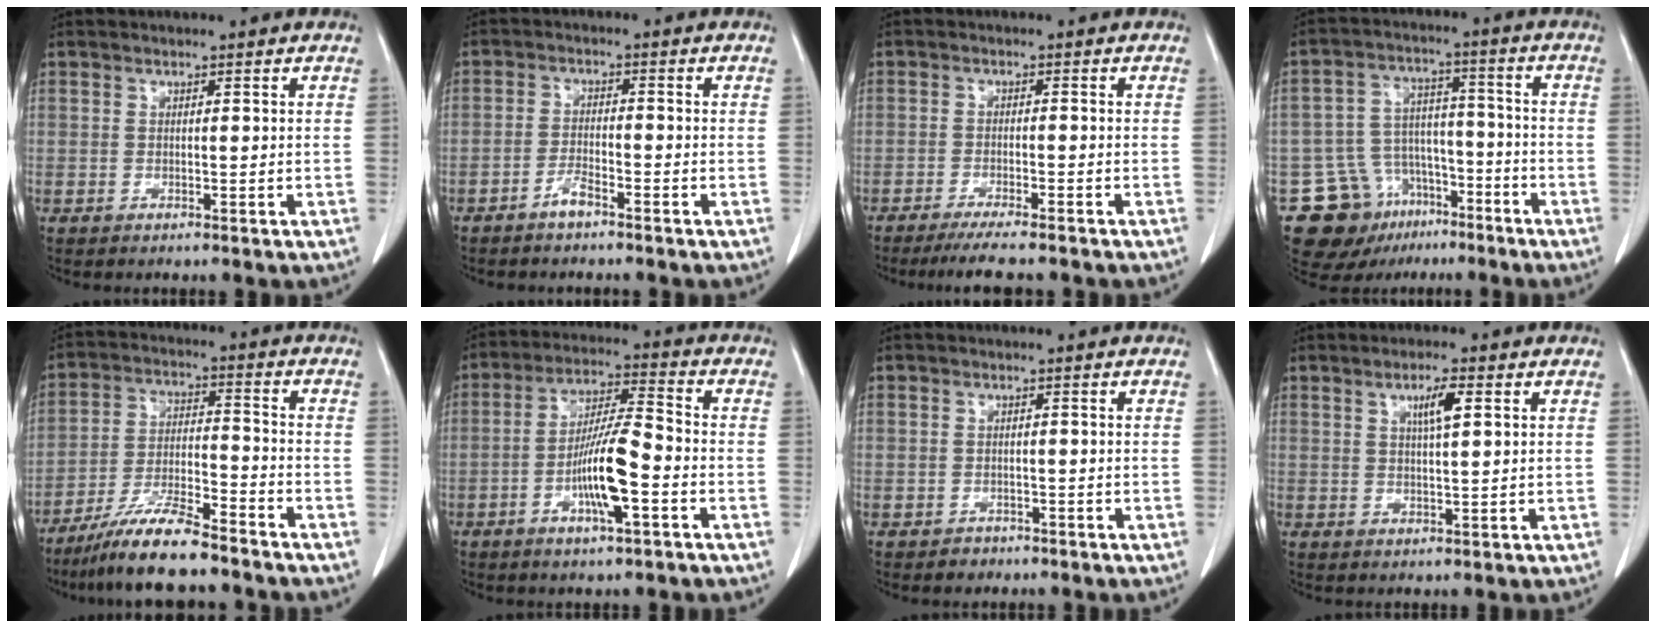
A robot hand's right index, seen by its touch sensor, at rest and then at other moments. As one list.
[{"total": 2.6, "force": [-2.1, 0.4, 1.5], "torque": [-0.030, 0.002, -0.042]}, {"total": 7.2, "force": [-6.2, 0.2, 3.7], "torque": [-0.047, -0.016, -0.096]}, {"total": 12.7, "force": [-7.9, 8.9, 4.3], "torque": [-0.073, 0.046, -0.119]}, {"total": 10.6, "force": [-8.8, 0.9, 5.8], "torque": [-0.109, -0.016, -0.161]}, {"total": 10.4, "force": [-3.4, 1.3, 9.7], "torque": [-0.185, 0.002, -0.064]}, {"total": 1.6, "force": [-1.0, 1.2, -0.2], "torque": [-0.002, 0.005, -0.017]}, {"total": 3.8, "force": [1.5, 0.4, 3.5], "torque": [-0.059, 0.000, 0.025]}]